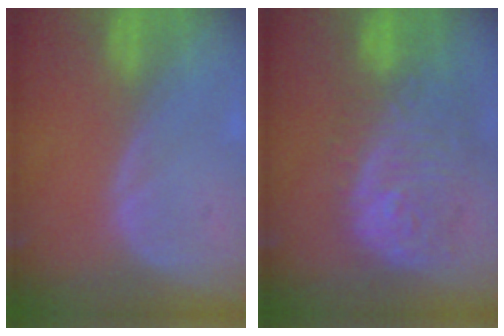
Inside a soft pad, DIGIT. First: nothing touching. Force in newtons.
{"total": 12.2, "press": 10.9, "slide": 5.6}